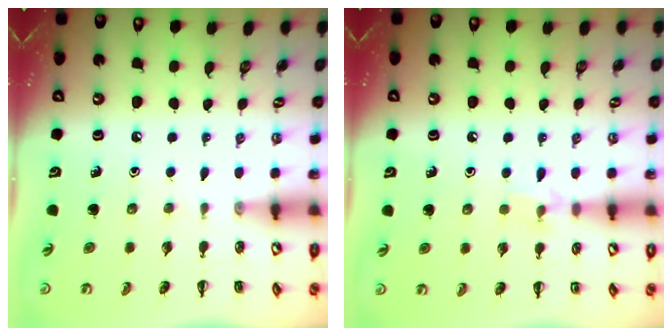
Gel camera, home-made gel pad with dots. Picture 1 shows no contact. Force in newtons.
{"total": 6.2, "press": 6.1, "slide": 1.3}